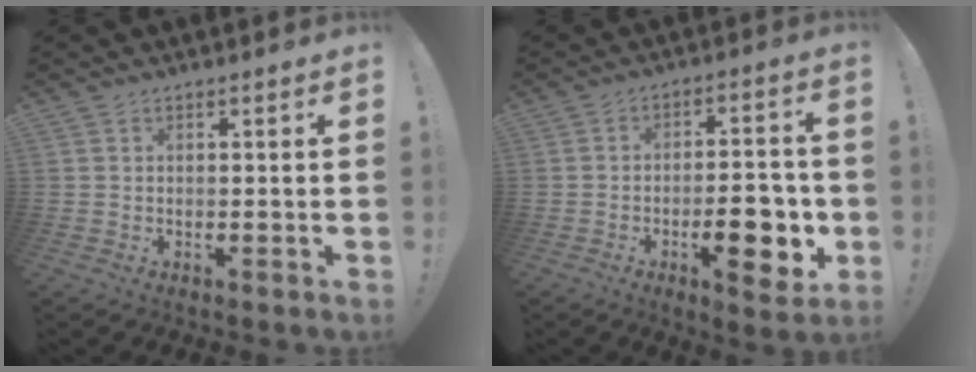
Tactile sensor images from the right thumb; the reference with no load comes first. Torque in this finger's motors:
{"motor_torque": [1.76, 1.98, 1.14, -1.00, 0.37]}